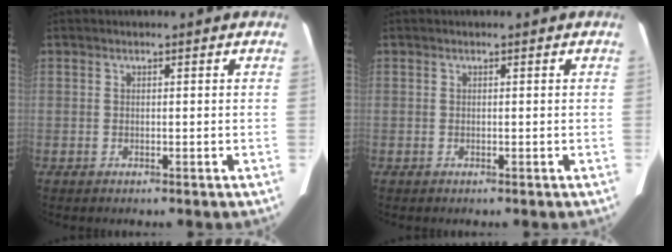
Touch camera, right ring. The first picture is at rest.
{"total": 0.0}